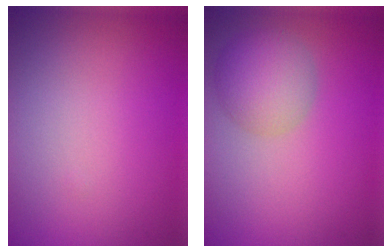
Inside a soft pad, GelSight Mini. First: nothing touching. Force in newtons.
{"total": 4.2, "press": 4.2, "slide": 0.2}